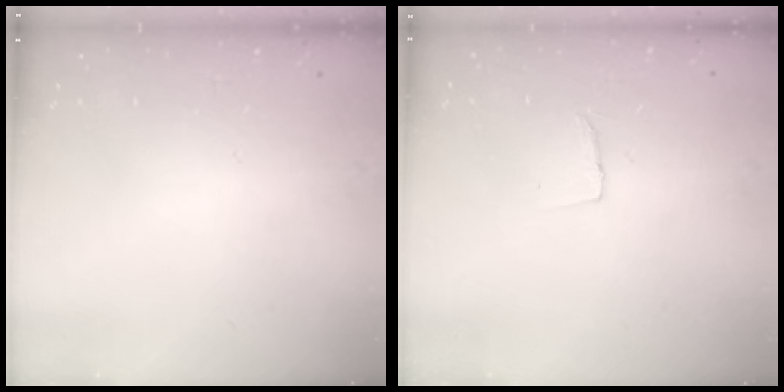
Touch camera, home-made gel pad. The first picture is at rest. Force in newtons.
{"total": 4.2, "press": 4.2, "slide": 0.3}